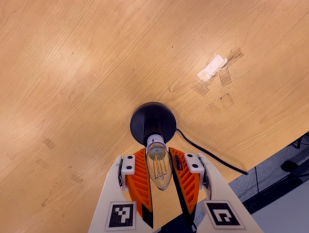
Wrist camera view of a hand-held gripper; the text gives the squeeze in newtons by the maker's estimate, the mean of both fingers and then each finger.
{"total": 10.4, "left": 9.9, "right": 10.9}